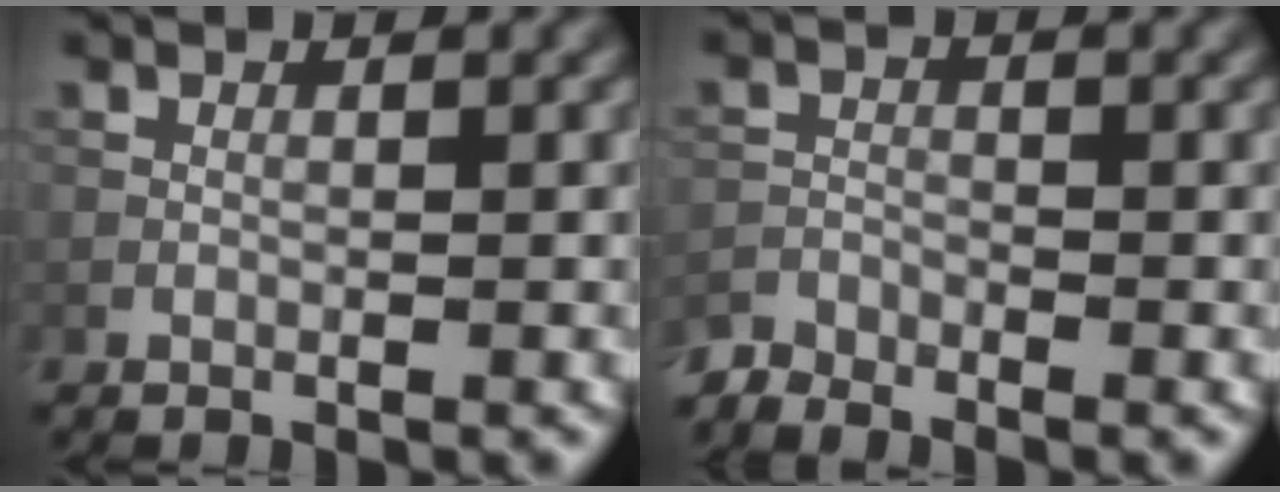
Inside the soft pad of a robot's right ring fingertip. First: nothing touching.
{"total": 2.3, "force": [-2.3, 0.3, 0.1], "torque": [-0.008, -0.003, -0.054]}